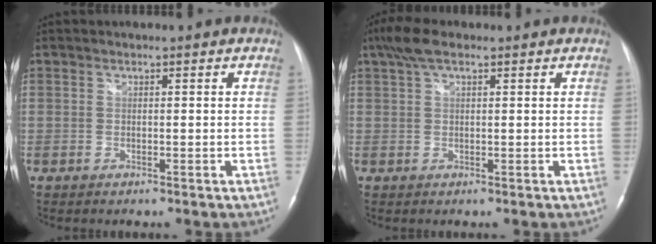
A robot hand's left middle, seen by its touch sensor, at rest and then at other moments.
{"total": 4.5, "force": [2.9, 1.5, 3.1], "torque": [-0.073, 0.025, 0.055]}